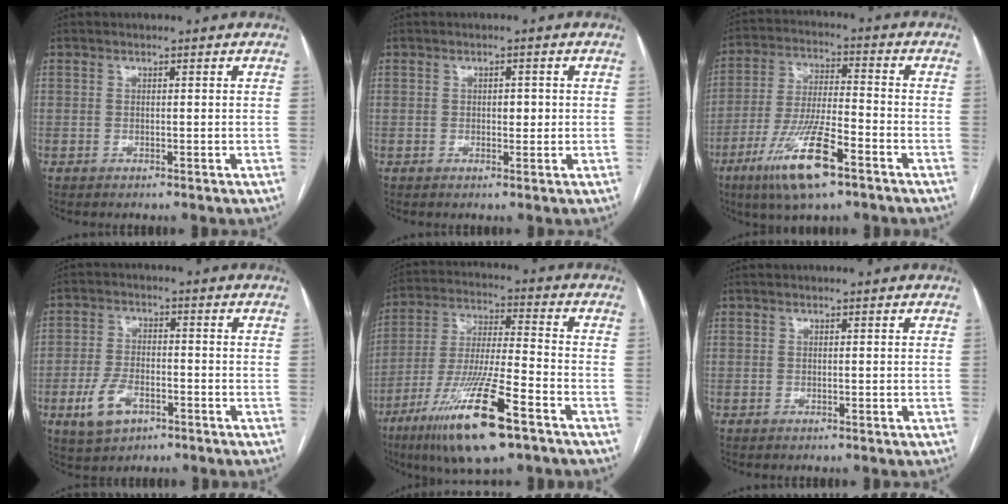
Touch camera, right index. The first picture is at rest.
{"total": 1.8, "force": [0.0, 1.0, 1.4], "torque": [-0.019, 0.003, 0.000]}
{"total": 13.0, "force": [-7.3, 2.1, 10.6], "torque": [-0.213, -0.019, -0.131]}
{"total": 6.9, "force": [-3.2, 3.9, 4.7], "torque": [-0.103, 0.001, -0.056]}
{"total": 17.3, "force": [-9.7, 1.7, 14.2], "torque": [-0.292, -0.038, -0.176]}
{"total": 0.0}